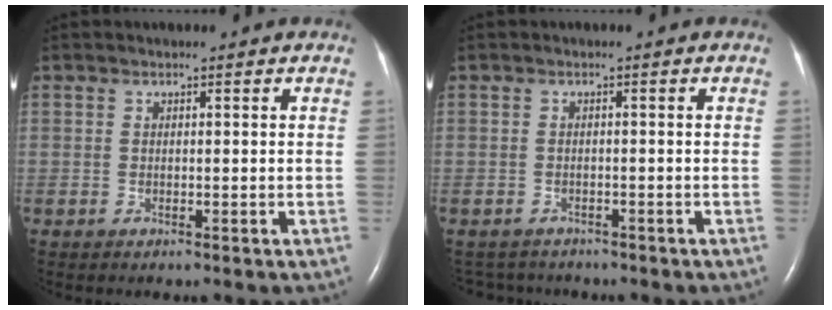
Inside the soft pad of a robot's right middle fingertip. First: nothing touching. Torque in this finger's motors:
{"motor_torque": [-0.28, -0.04, -0.12, -0.02]}